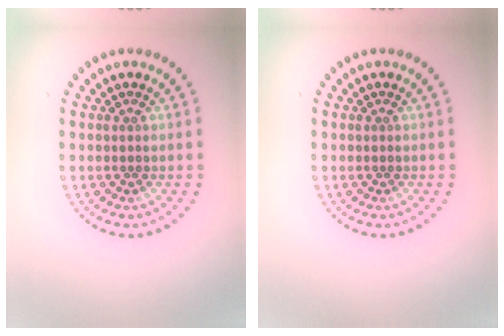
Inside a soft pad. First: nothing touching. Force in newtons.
{"total": 0.0}